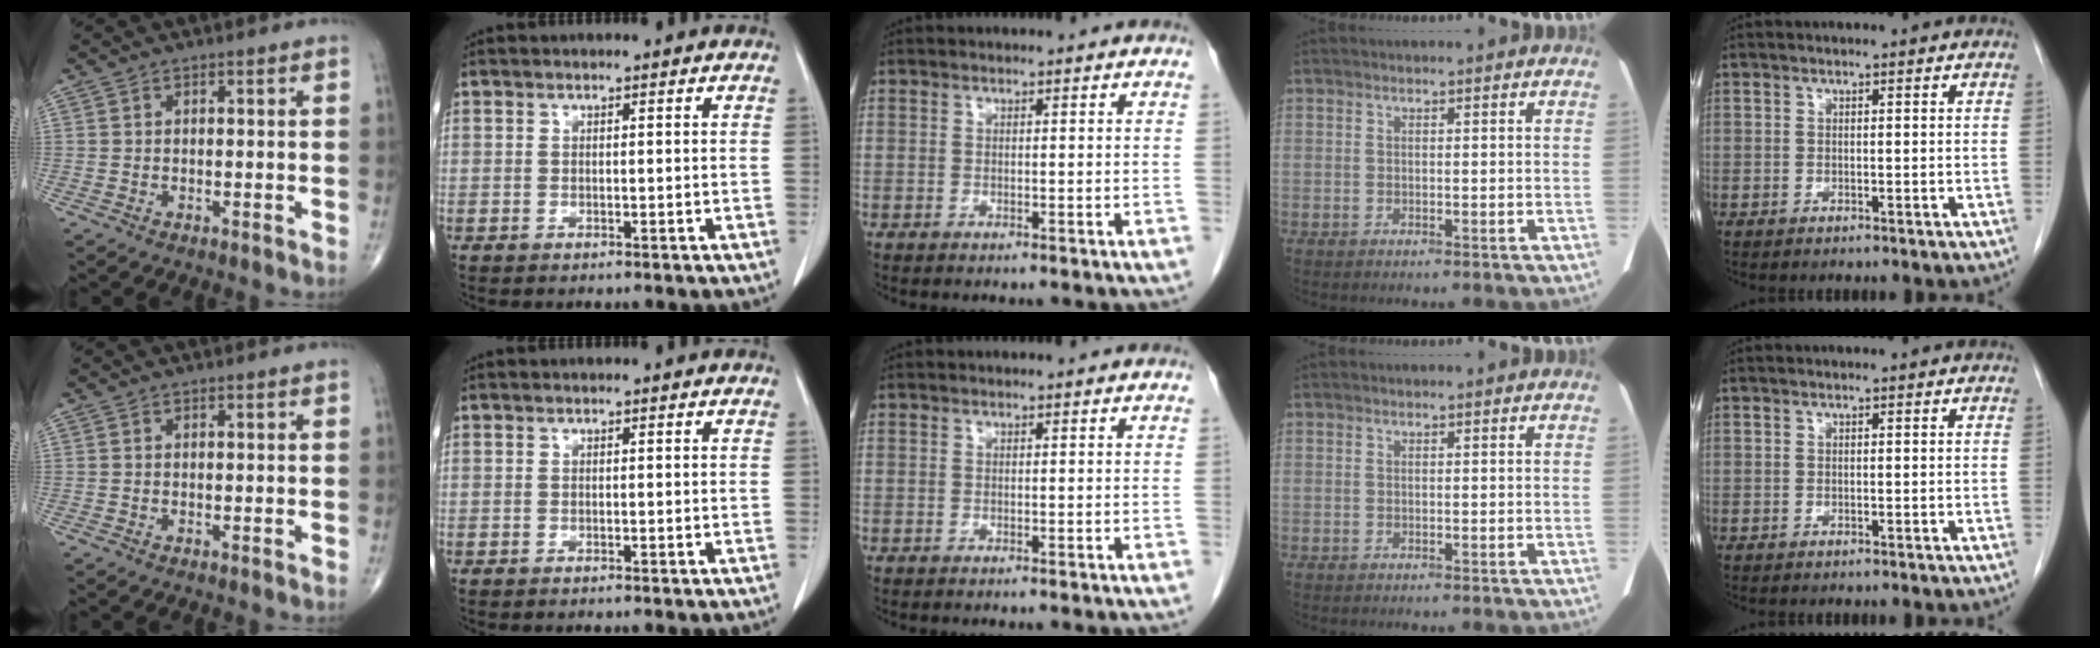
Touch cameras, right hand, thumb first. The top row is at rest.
{}